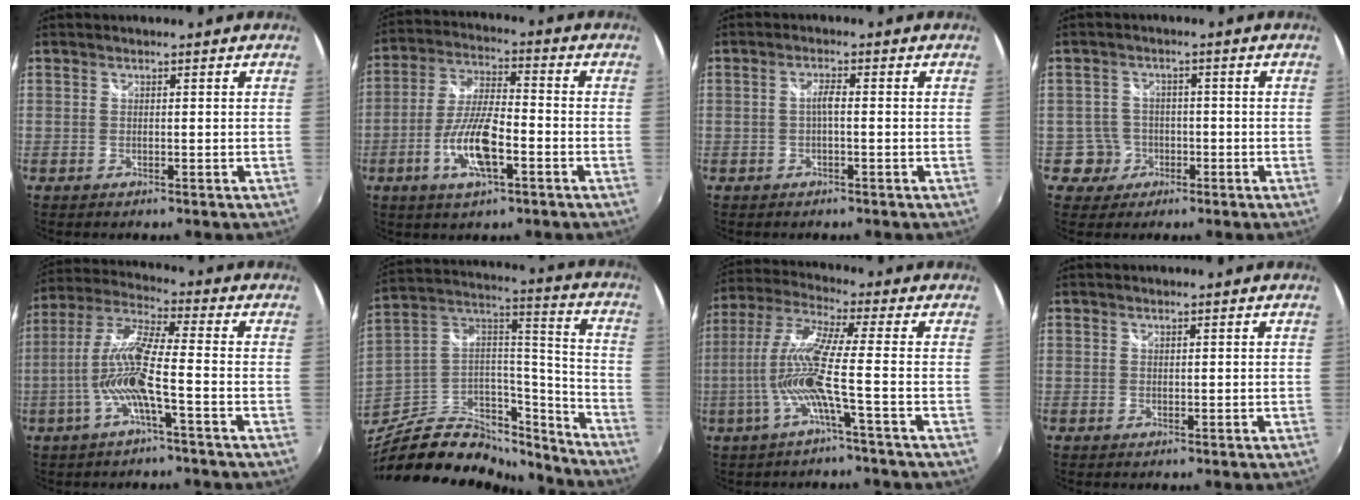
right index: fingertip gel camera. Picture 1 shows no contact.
{"total": 11.3, "force": [-4.4, 3.4, 9.9], "torque": [-0.206, -0.003, -0.083]}
{"total": 1.8, "force": [-0.4, 0.2, 1.7], "torque": [-0.034, 0.005, -0.009]}
{"total": 4.7, "force": [-1.6, 4.4, -0.1], "torque": [-0.002, 0.022, -0.026]}
{"total": 10.8, "force": [-3.7, 0.6, 10.1], "torque": [-0.206, -0.001, -0.068]}
{"total": 27.0, "force": [-21.3, 12.1, 11.3], "torque": [-0.211, 0.062, -0.327]}
{"total": 10.6, "force": [-3.4, -1.3, 9.9], "torque": [-0.189, -0.008, -0.063]}
{"total": 0.0}